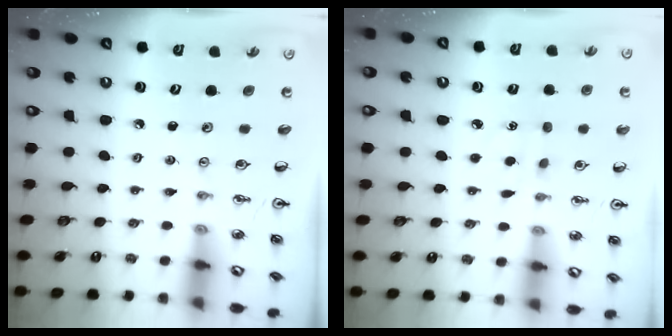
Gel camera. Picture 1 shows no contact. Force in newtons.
{"total": 2.9, "press": 2.8, "slide": 0.5}